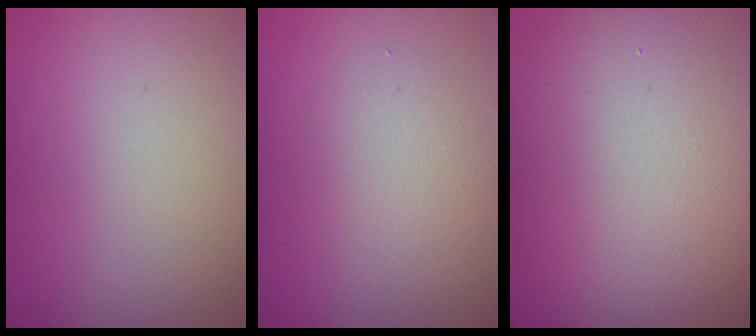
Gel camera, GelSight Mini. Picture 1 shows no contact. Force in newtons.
{"total": 2.7, "press": 2.7, "slide": 0.2}
{"total": 17.1, "press": 17.1, "slide": 0.8}